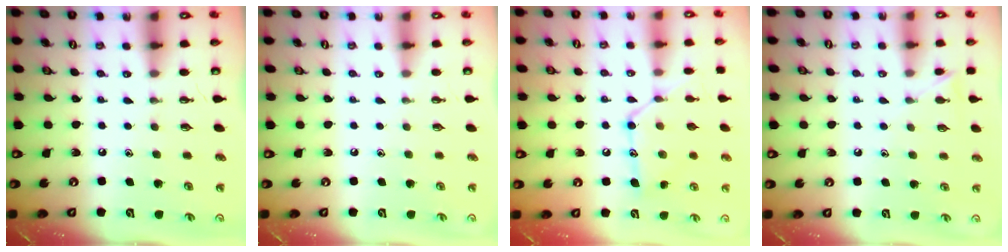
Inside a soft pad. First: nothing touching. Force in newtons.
{"total": 0.0}
{"total": 14.8, "press": 14.8, "slide": 1.2}
{"total": 6.1, "press": 6.1, "slide": 0.5}